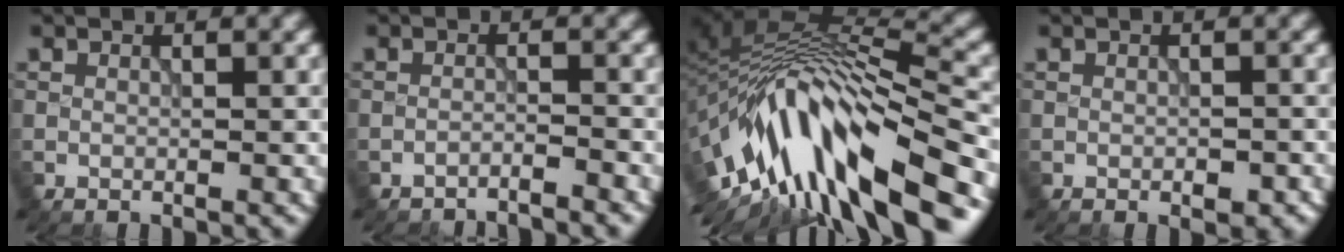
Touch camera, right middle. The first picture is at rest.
{"total": 2.3, "force": [-2.2, 0.1, 0.4], "torque": [0.002, -0.003, -0.041]}
{"total": 14.8, "force": [-6.9, 4.7, 12.3], "torque": [-0.217, 0.017, -0.105]}
{"total": 1.5, "force": [-0.7, 0.8, 1.2], "torque": [-0.018, -0.003, -0.008]}